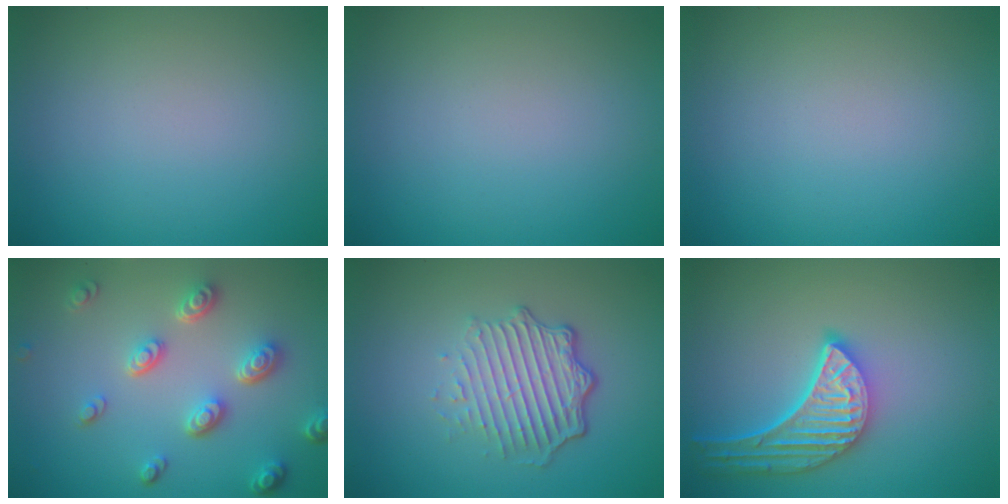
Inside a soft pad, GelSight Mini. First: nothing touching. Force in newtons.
{"total": 0.0}
{"total": 0.0}
{"total": 4.7, "press": 3.6, "slide": 3.0}
{"total": 5.3, "press": 3.6, "slide": 3.9}
{"total": 5.5, "press": 4.4, "slide": 3.4}